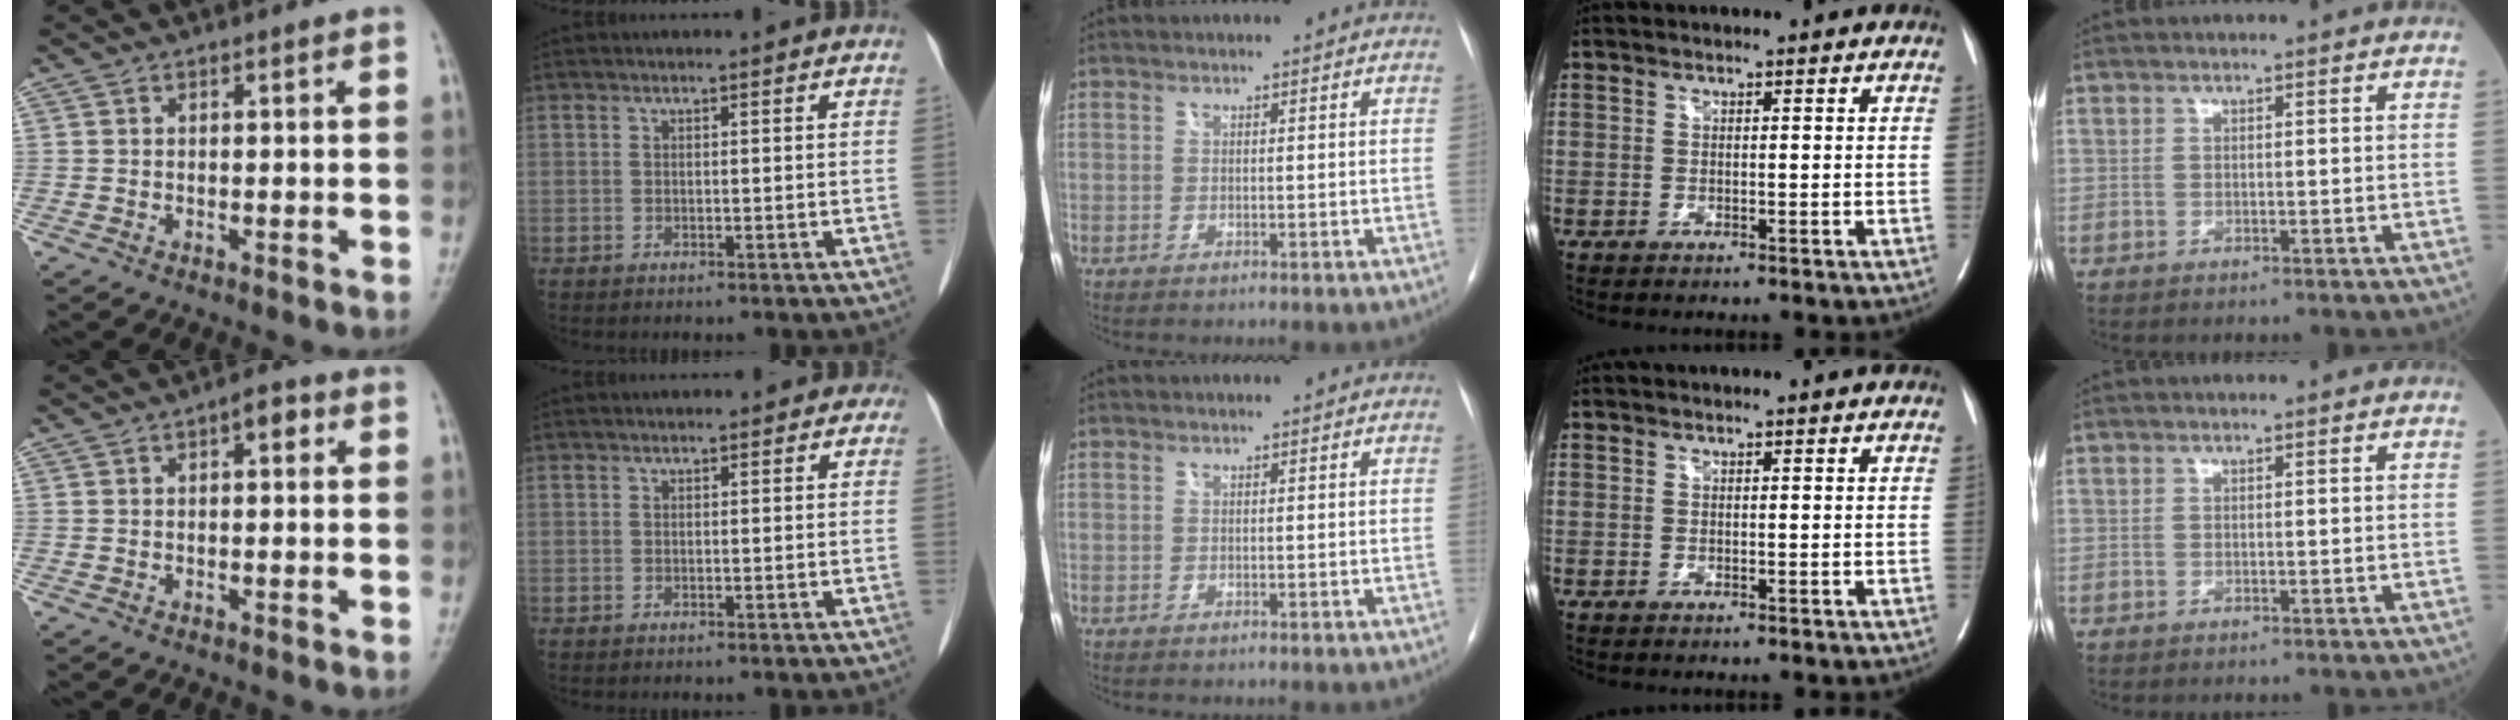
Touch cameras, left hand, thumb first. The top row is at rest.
{"thumb": {"total": 2.9, "force": [0.8, 1.4, 2.4], "torque": [-0.020, 0.005, 0.003]}, "index": {"total": 1.8, "force": [0.8, 1.4, 0.7], "torque": [0.008, 0.011, -0.002]}}